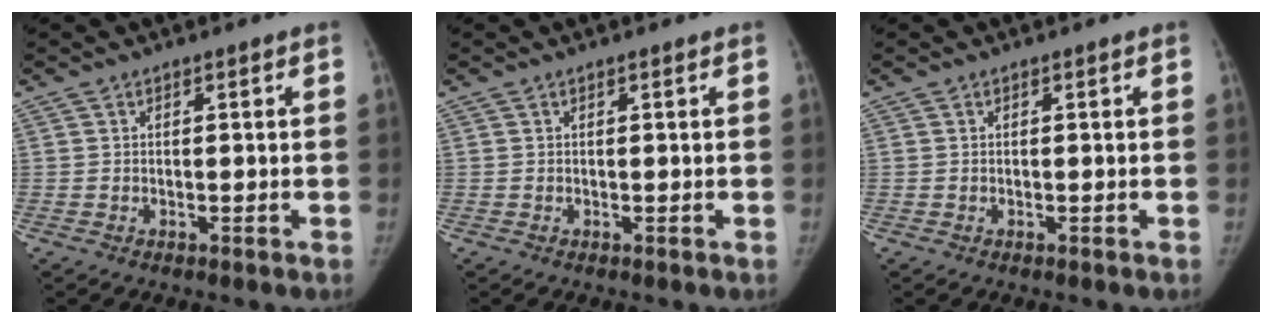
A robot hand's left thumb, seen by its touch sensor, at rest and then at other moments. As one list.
[{"total": 0.0}, {"total": 0.0}]